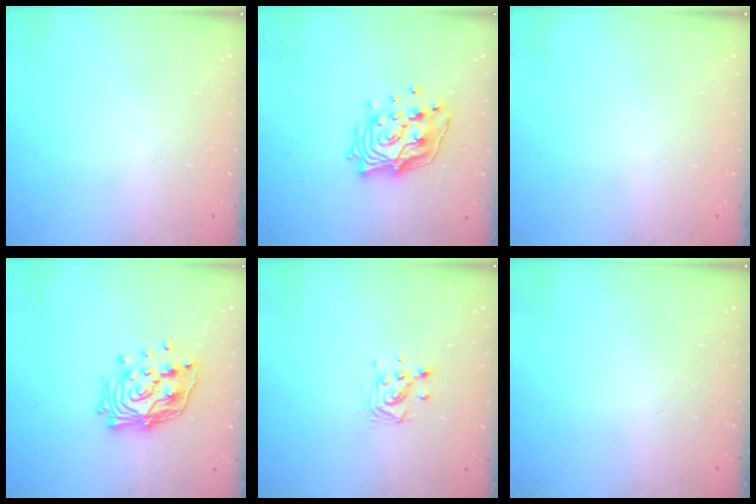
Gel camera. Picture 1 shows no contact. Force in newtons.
{"total": 14.9, "press": 14.8, "slide": 1.4}
{"total": 0.0}
{"total": 16.0, "press": 15.8, "slide": 2.3}
{"total": 6.7, "press": 6.3, "slide": 2.3}
{"total": 0.0}